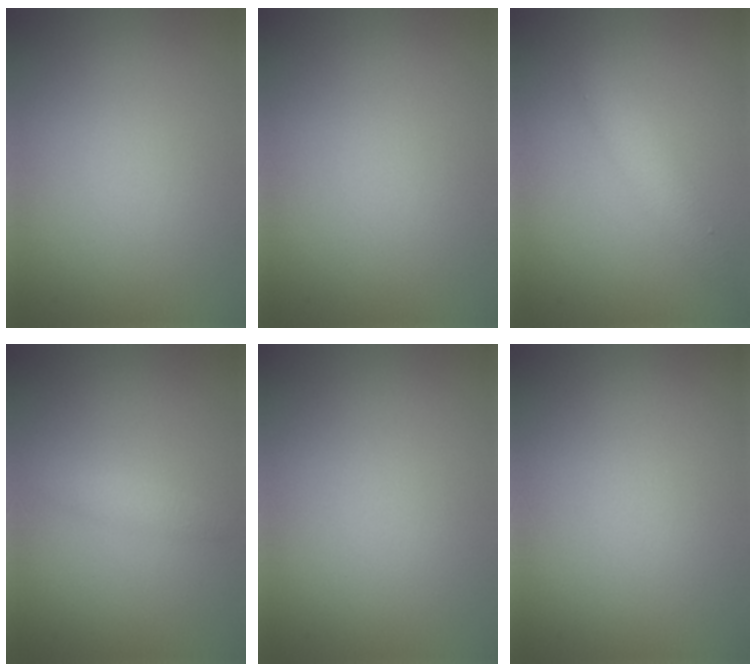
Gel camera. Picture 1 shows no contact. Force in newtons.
{"total": 0.0}
{"total": 2.0, "press": 2.0, "slide": 0.0}
{"total": 1.0, "press": 1.0, "slide": 0.1}
{"total": 0.0}
{"total": 0.0}